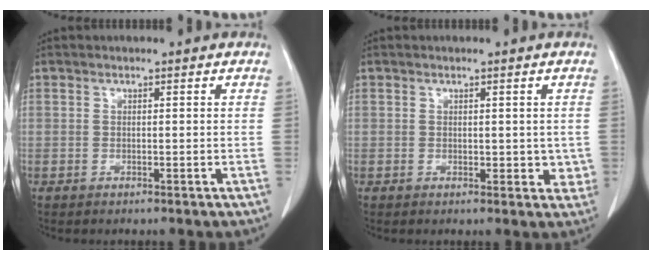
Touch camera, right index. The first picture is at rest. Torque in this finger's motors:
{"motor_torque": [-0.04, 0.23, 0.08, 0.04]}